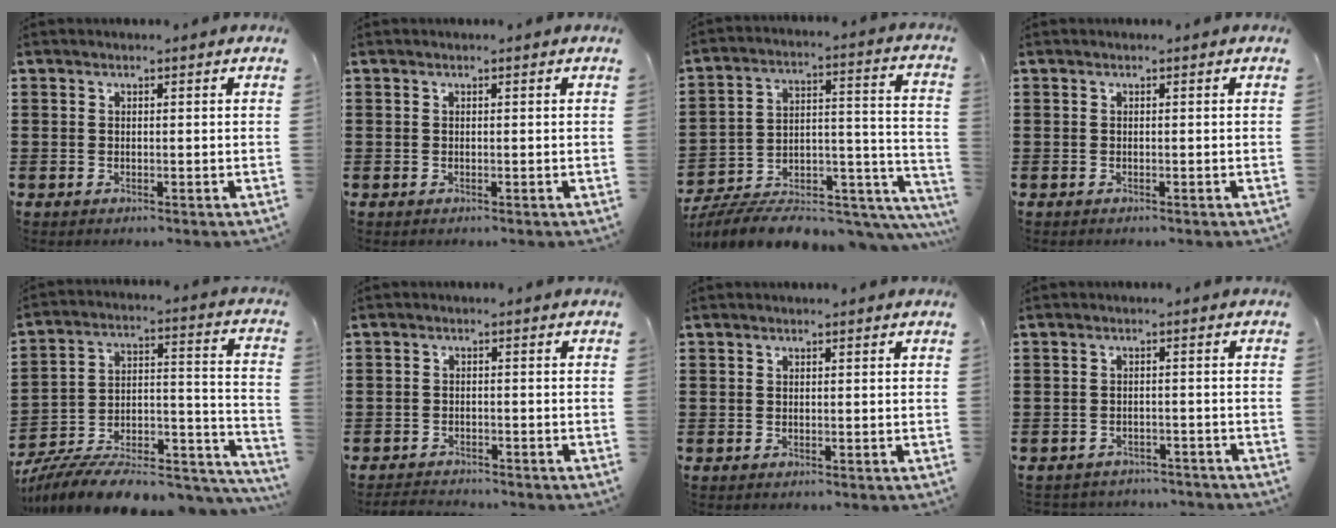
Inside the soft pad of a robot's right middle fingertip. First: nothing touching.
{"total": 0.0}
{"total": 7.5, "force": [-6.7, 2.2, 2.8], "torque": [-0.040, 0.004, -0.124]}
{"total": 0.0}
{"total": 10.0, "force": [-8.8, 2.4, 4.1], "torque": [-0.054, 0.016, -0.164]}
{"total": 2.5, "force": [-2.4, 0.4, -0.3], "torque": [-0.002, -0.001, -0.053]}
{"total": 0.0}
{"total": 2.3, "force": [-2.3, 0.3, -0.3], "torque": [-0.005, -0.002, -0.051]}